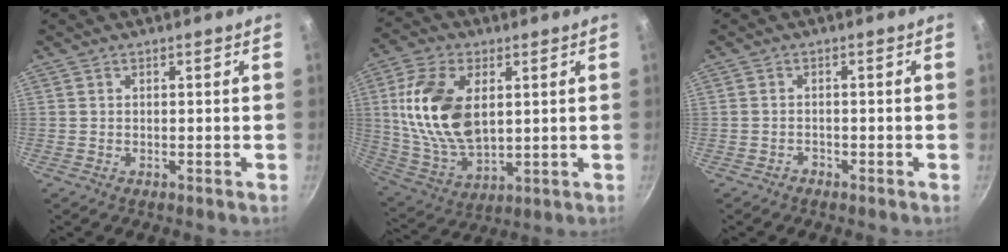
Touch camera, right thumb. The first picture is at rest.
{"total": 17.4, "force": [3.3, 10.2, 13.7], "torque": [-0.250, -0.012, 0.074]}
{"total": 1.1, "force": [-0.9, 0.7, 0.1], "torque": [-0.002, 0.014, -0.017]}